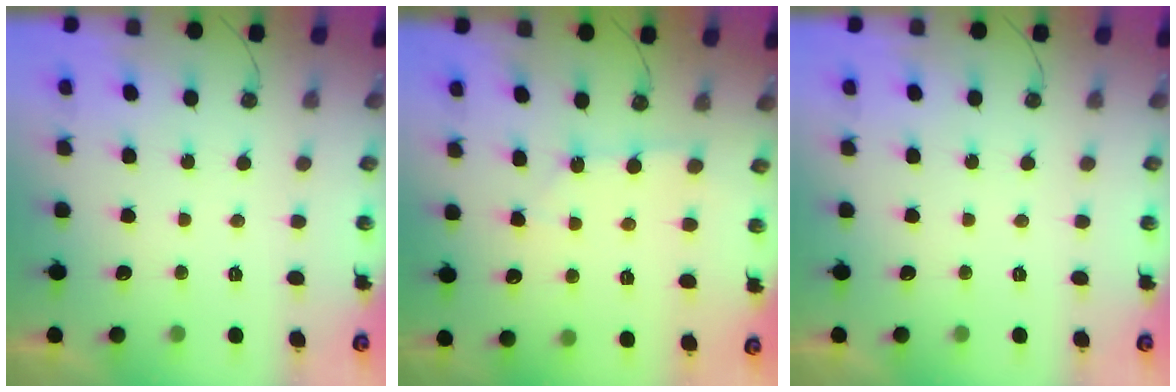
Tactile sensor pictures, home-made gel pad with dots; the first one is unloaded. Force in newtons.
{"total": 2.4, "press": 2.3, "slide": 0.3}
{"total": 0.0}